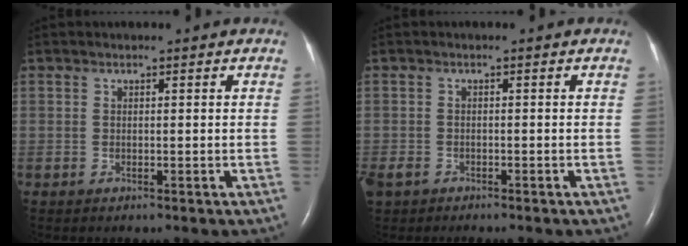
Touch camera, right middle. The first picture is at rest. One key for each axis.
{"total": 4.4, "fx": -3.2, "fy": 2.3, "fz": 1.8, "tx": -0.040, "ty": -0.005, "tz": -0.052}